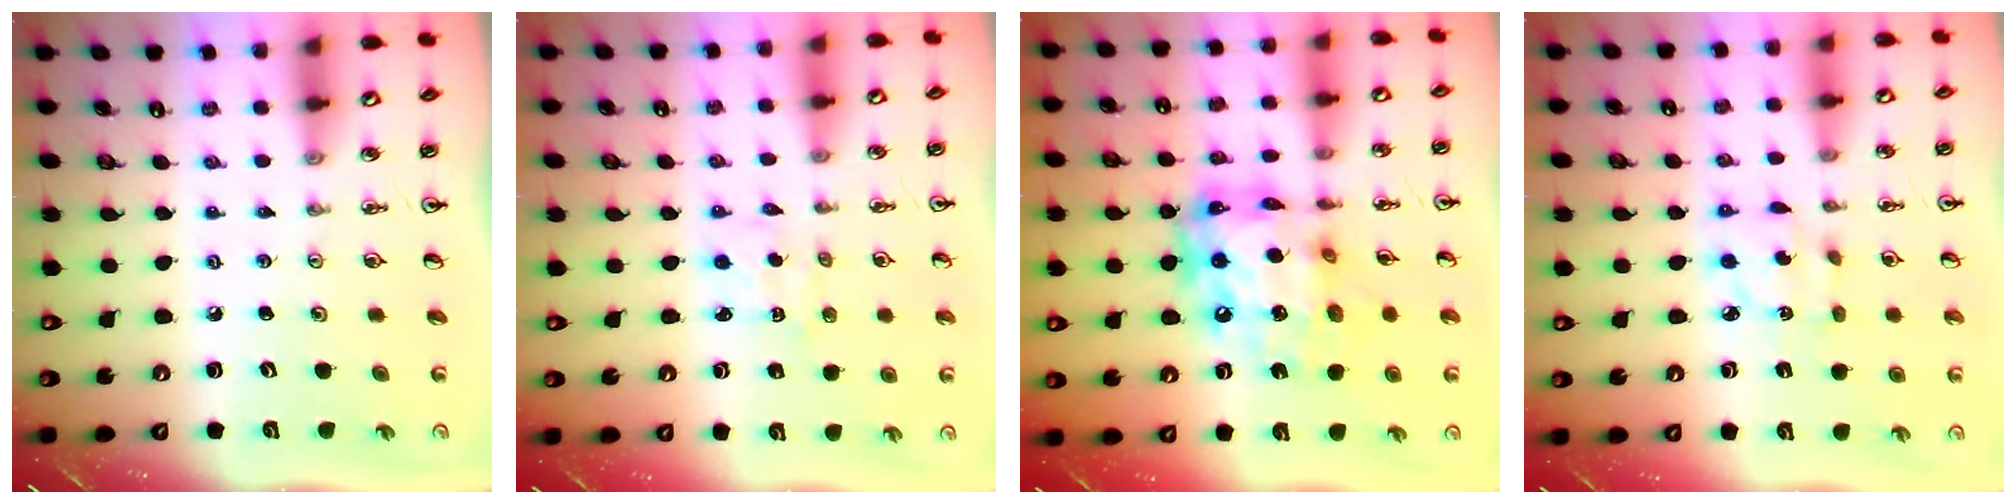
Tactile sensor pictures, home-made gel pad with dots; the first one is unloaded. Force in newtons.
{"total": 2.4, "press": 2.4, "slide": 0.3}
{"total": 19.4, "press": 19.3, "slide": 1.6}
{"total": 4.6, "press": 4.6, "slide": 0.1}